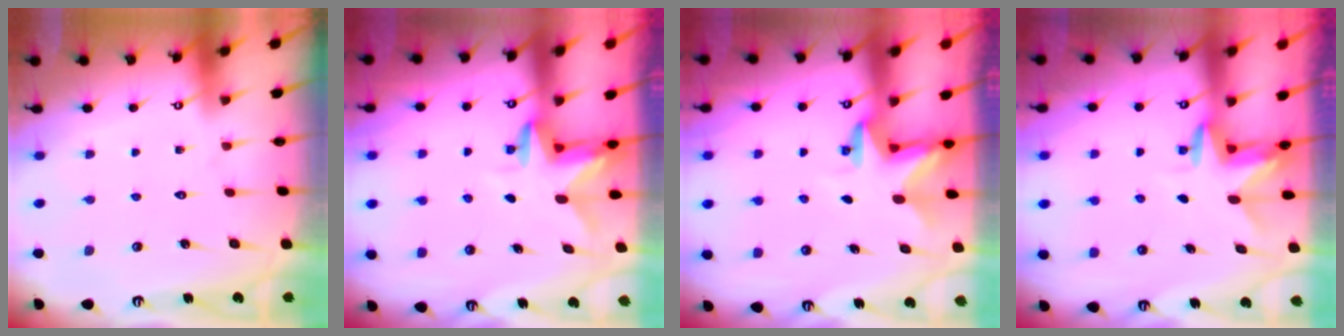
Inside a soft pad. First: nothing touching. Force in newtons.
{"total": 3.0, "press": 3.0, "slide": 0.3}
{"total": 2.7, "press": 2.7, "slide": 0.3}
{"total": 2.7, "press": 2.7, "slide": 0.2}